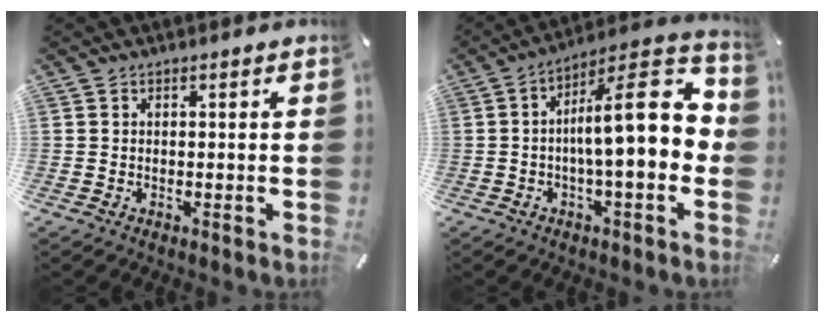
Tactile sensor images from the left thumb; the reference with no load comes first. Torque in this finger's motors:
{"motor_torque": [1.80, 3.21, 0.67, 0.06, 0.16]}